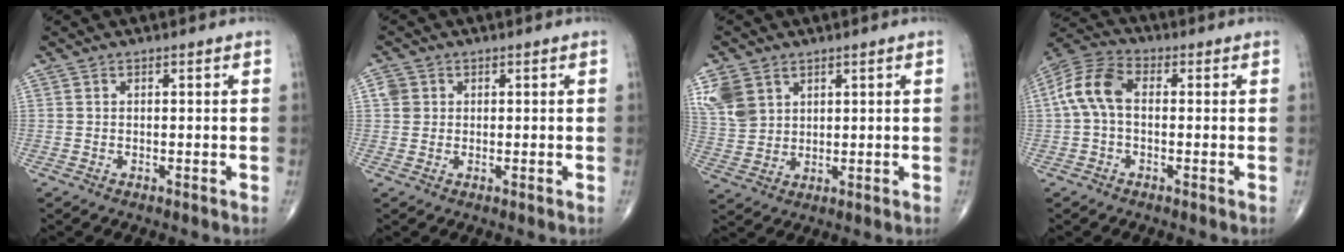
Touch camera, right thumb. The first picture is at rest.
{"total": 2.4, "force": [0.6, 2.2, 0.7], "torque": [-0.003, 0.002, 0.010]}
{"total": 8.4, "force": [4.2, 6.0, 4.1], "torque": [-0.078, -0.008, 0.097]}
{"total": 9.2, "force": [0.2, 5.8, 7.2], "torque": [-0.152, 0.029, -0.006]}